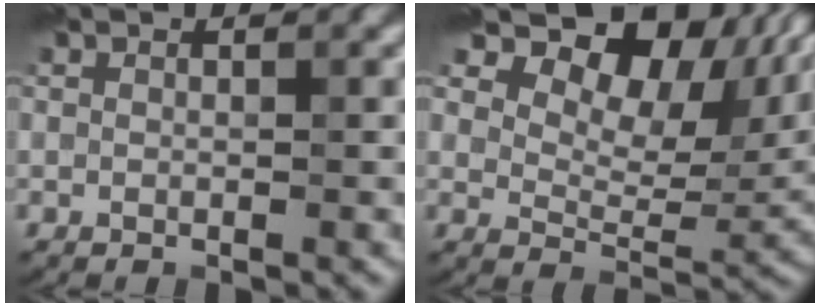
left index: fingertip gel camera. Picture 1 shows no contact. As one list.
[{"total": 14.0, "force": [8.5, 7.4, 8.3], "torque": [-0.119, 0.019, 0.125]}]